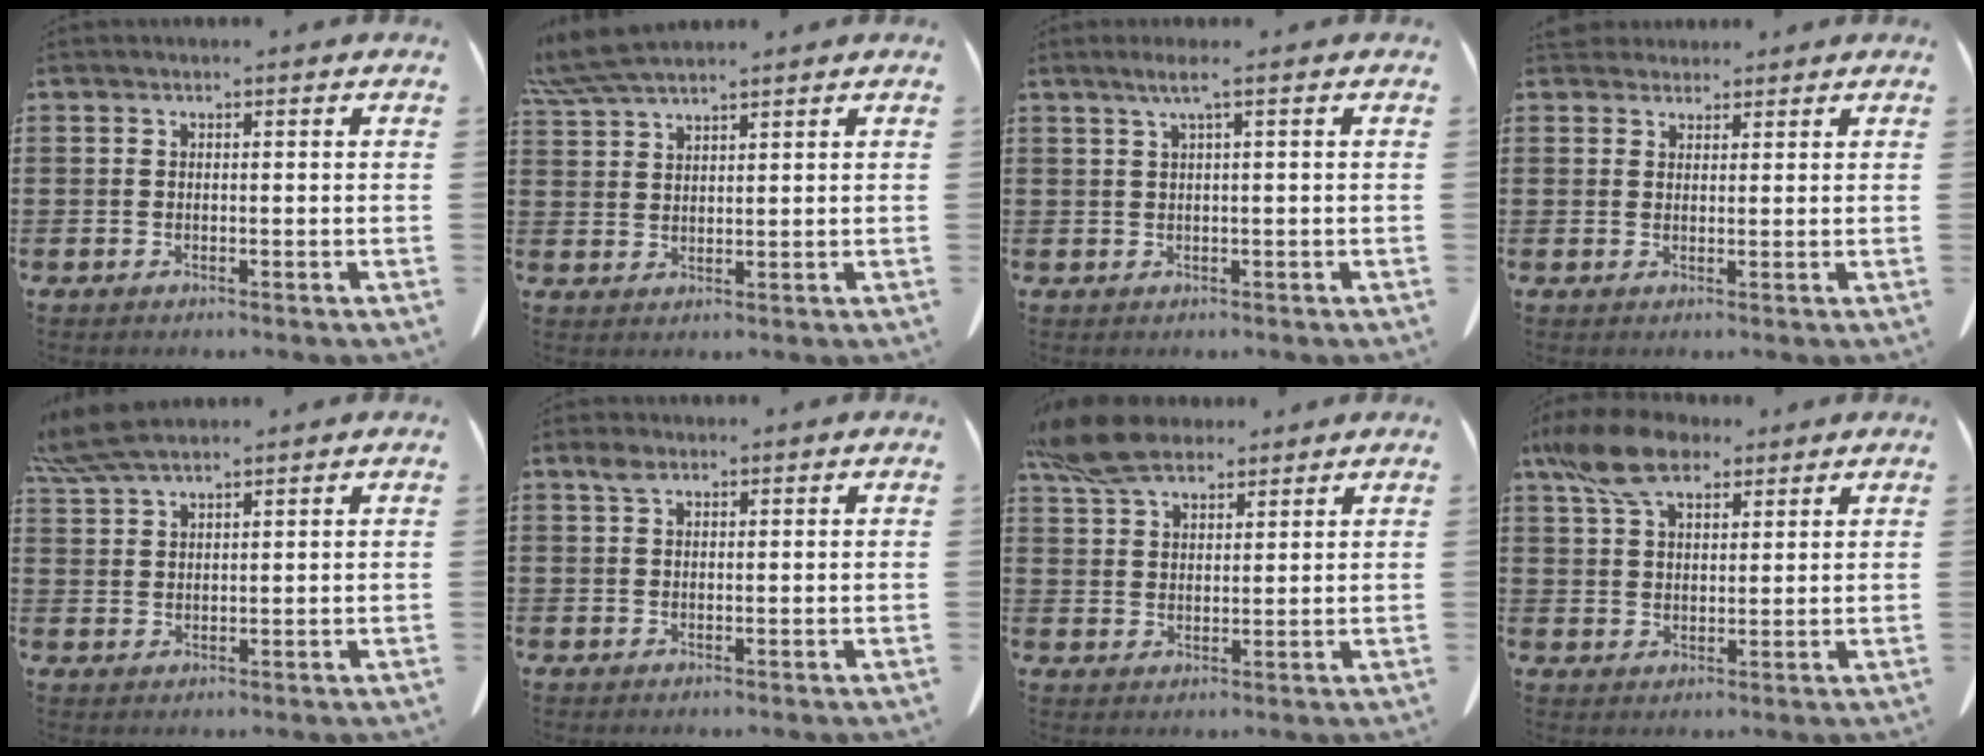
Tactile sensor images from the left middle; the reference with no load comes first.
{"total": 5.5, "force": [4.9, 0.5, 2.5], "torque": [-0.062, -0.011, 0.094]}
{"total": 2.4, "force": [0.9, -0.3, 2.2], "torque": [-0.042, -0.005, 0.015]}
{"total": 2.7, "force": [2.5, 1.0, 0.3], "torque": [-0.005, -0.004, 0.048]}
{"total": 5.9, "force": [5.0, 0.7, 3.0], "torque": [-0.079, -0.013, 0.093]}
{"total": 2.0, "force": [1.2, 1.0, 1.2], "torque": [-0.028, 0.002, 0.023]}
{"total": 8.8, "force": [7.0, 3.4, 4.1], "torque": [-0.103, -0.002, 0.134]}
{"total": 9.4, "force": [6.5, 4.4, 5.3], "torque": [-0.124, -0.003, 0.123]}